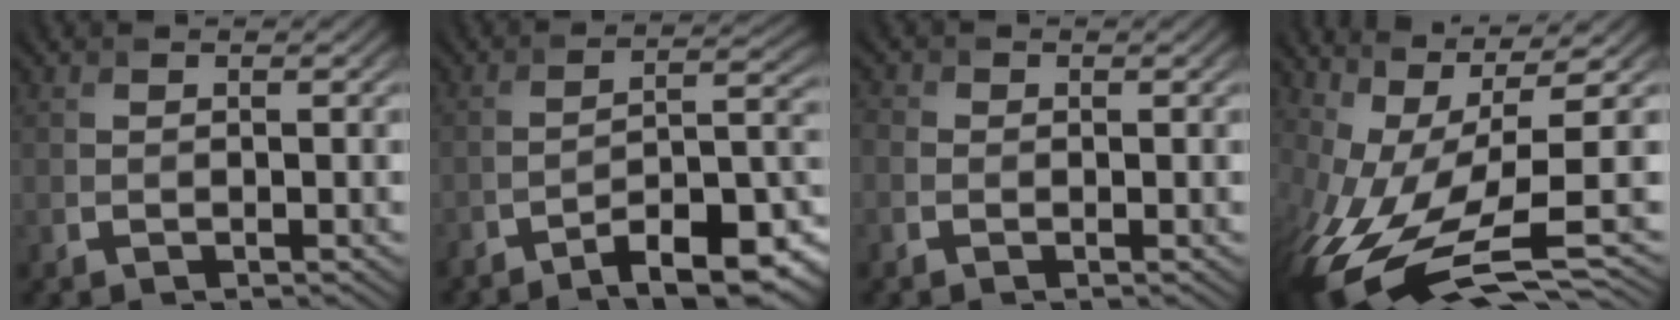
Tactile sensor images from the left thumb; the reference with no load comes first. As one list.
[{"total": 12.4, "force": [-9.1, 2.4, 8.1], "torque": [-0.105, 0.008, -0.146]}, {"total": 1.6, "force": [-0.2, 1.4, 0.8], "torque": [-0.020, 0.001, -0.013]}, {"total": 13.7, "force": [-3.0, 4.0, 12.8], "torque": [-0.265, -0.024, -0.032]}]